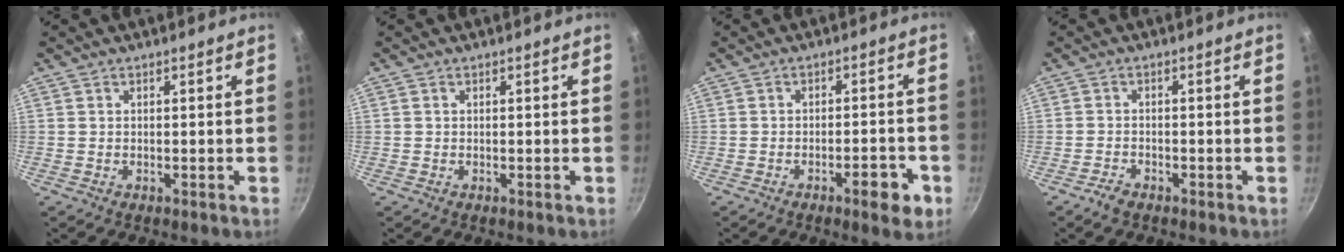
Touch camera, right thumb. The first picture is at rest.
{"total": 0.0}
{"total": 6.2, "force": [-3.0, 2.0, 5.1], "torque": [-0.055, 0.020, -0.035]}
{"total": 2.3, "force": [-1.8, 0.9, 1.0], "torque": [-0.025, 0.016, -0.034]}